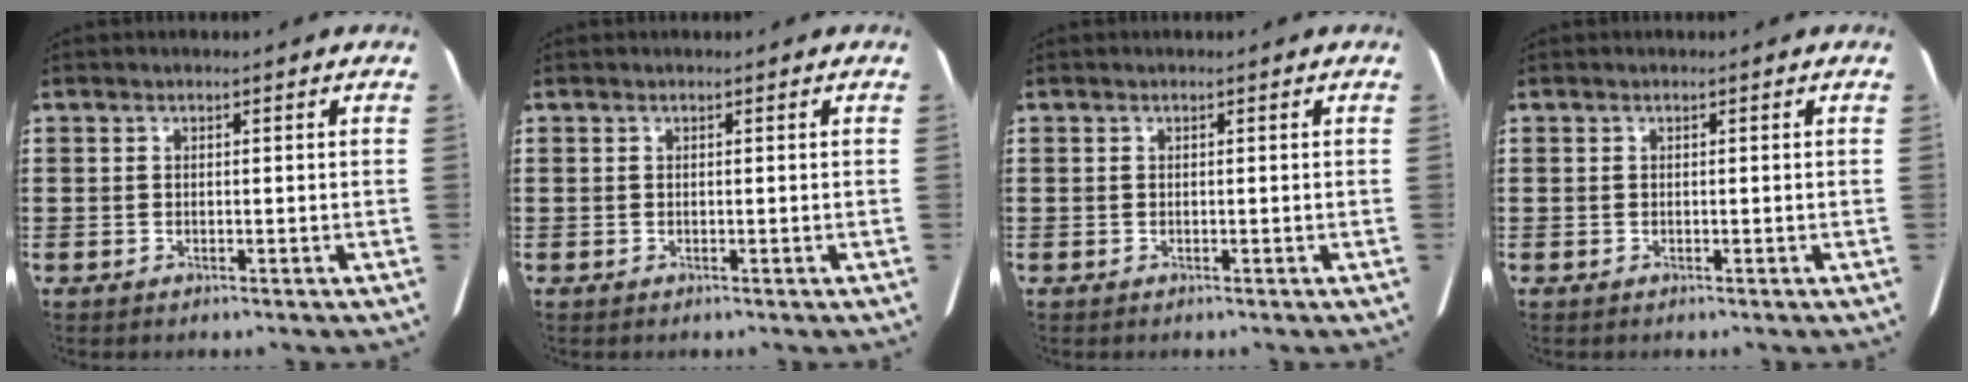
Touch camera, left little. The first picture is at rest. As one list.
[{"total": 0.0}, {"total": 0.0}, {"total": 0.0}]